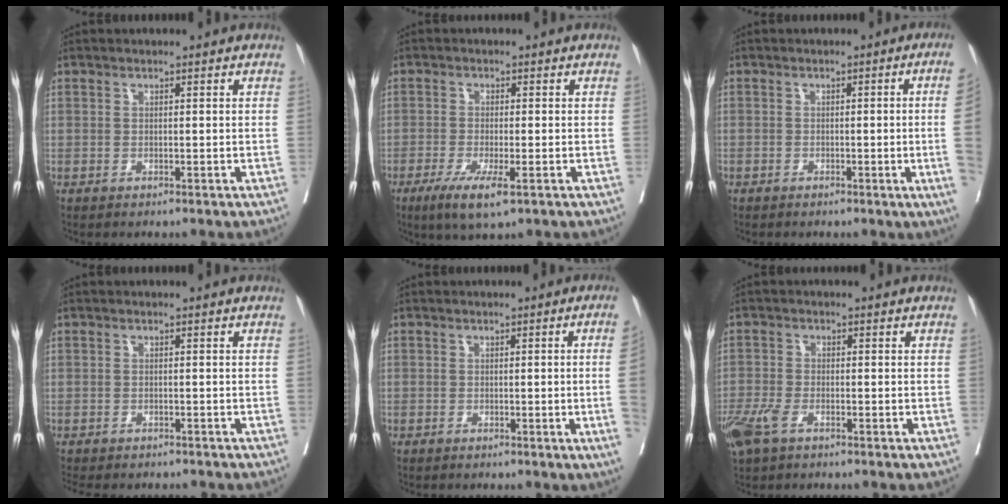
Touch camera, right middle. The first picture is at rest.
{"total": 5.7, "force": [-3.0, 0.9, 4.8], "torque": [-0.087, -0.015, -0.049]}
{"total": 5.9, "force": [-1.0, -1.8, 5.6], "torque": [-0.055, -0.012, -0.016]}
{"total": 7.7, "force": [-6.8, 2.7, 2.5], "torque": [-0.038, -0.004, -0.087]}
{"total": 4.0, "force": [-0.7, -1.6, 3.7], "torque": [-0.044, -0.009, -0.010]}
{"total": 5.5, "force": [-3.4, 2.3, 3.7], "torque": [-0.087, -0.010, -0.066]}